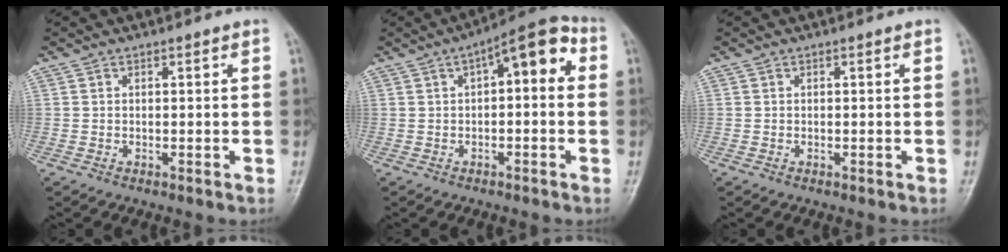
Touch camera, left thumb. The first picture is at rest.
{"total": 9.6, "force": [2.0, 4.1, 8.4], "torque": [-0.094, 0.036, 0.015]}
{"total": 0.0}